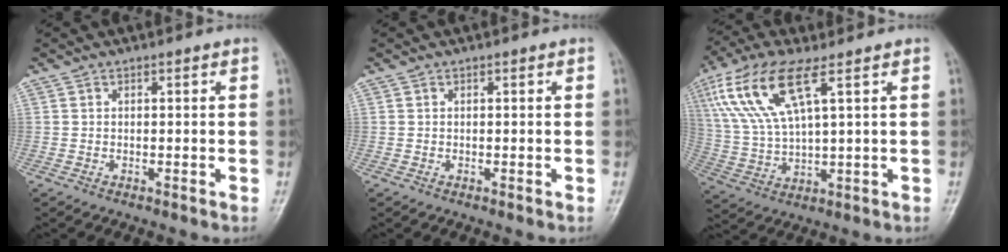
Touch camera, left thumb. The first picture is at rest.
{"total": 0.0}
{"total": 13.7, "force": [6.1, 4.3, 11.5], "torque": [-0.262, -0.007, 0.124]}